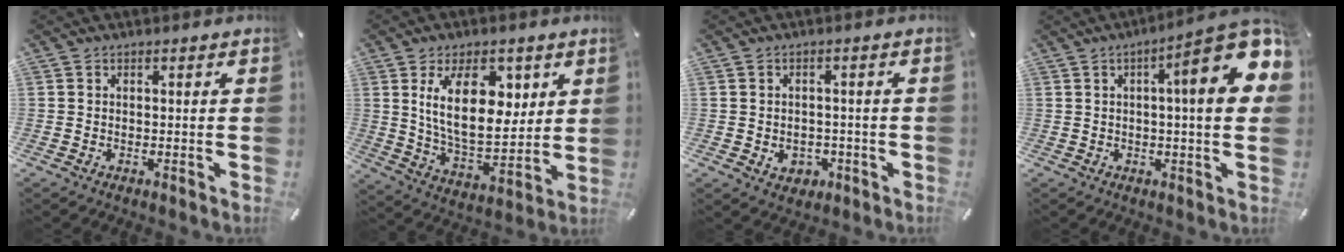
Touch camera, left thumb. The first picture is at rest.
{"total": 17.3, "force": [6.8, 9.5, 12.8], "torque": [-0.222, -0.016, 0.116]}
{"total": 4.1, "force": [-1.1, 3.5, 1.9], "torque": [-0.024, -0.003, -0.022]}
{"total": 17.5, "force": [5.5, 3.3, 16.3], "torque": [-0.228, -0.035, 0.070]}